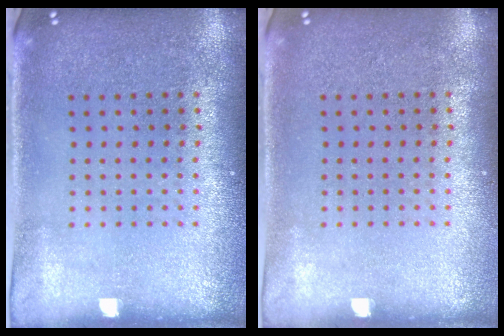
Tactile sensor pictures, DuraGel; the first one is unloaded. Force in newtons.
{"total": 0.0}